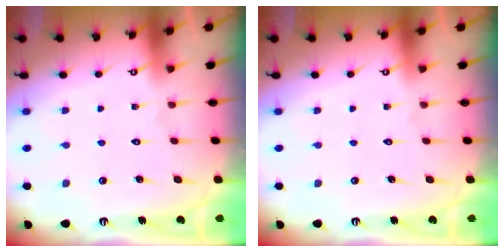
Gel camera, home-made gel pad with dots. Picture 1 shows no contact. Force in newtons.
{"total": 0.0}